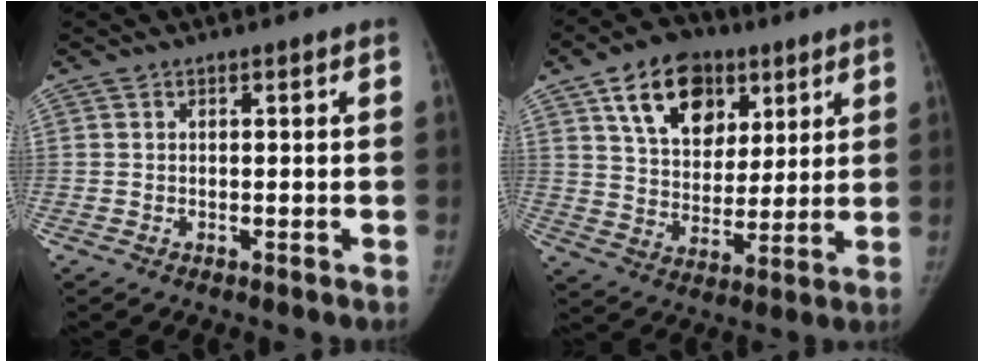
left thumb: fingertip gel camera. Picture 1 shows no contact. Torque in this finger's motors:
{"motor_torque": [1.64, 1.32, 1.42, -1.35, 0.28]}